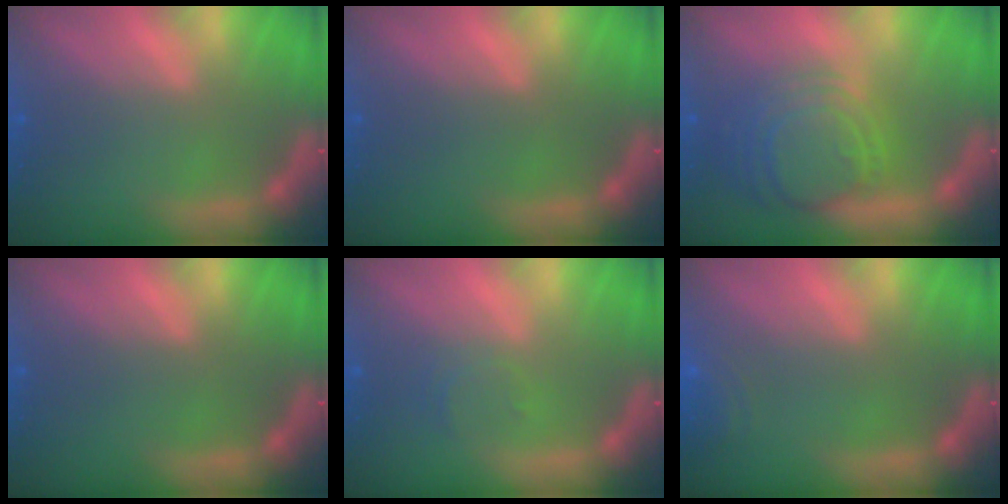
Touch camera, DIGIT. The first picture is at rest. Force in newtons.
{"total": 0.0}
{"total": 9.1}
{"total": 0.0}
{"total": 1.5}
{"total": 3.5}